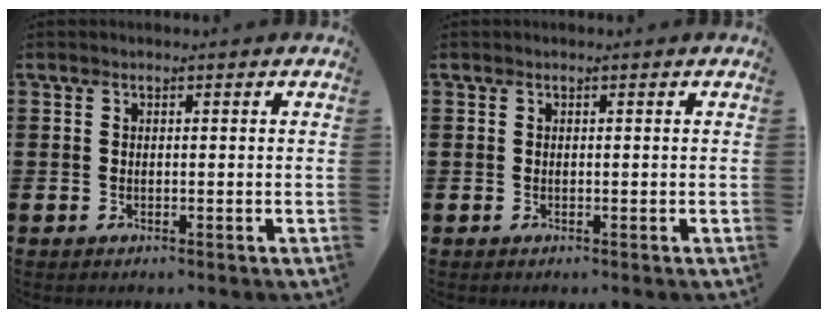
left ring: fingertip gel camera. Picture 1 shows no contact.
{"total": 0.0}